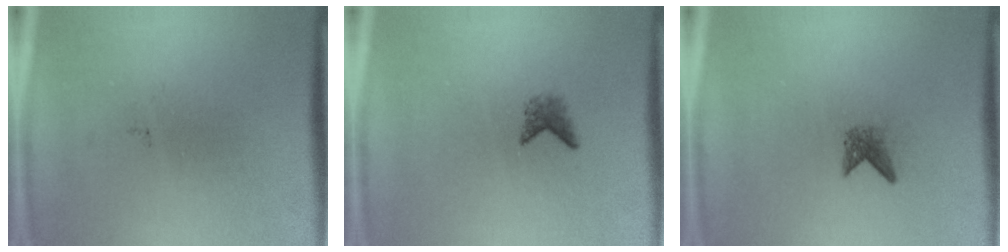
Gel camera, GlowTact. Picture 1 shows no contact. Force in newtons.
{"total": 1.4}
{"total": 1.6}